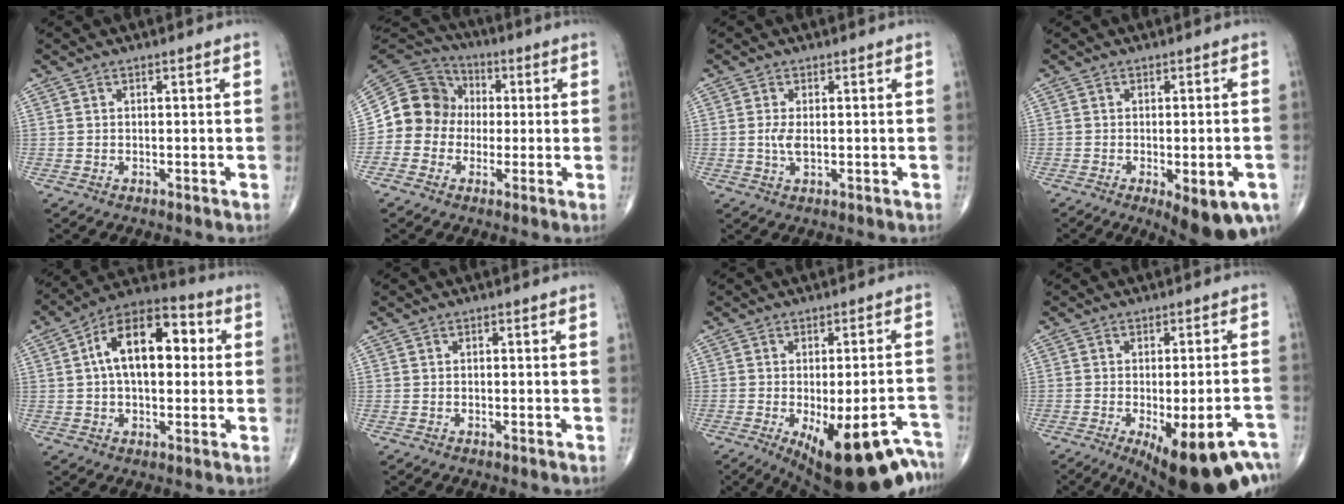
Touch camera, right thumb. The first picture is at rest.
{"total": 11.9, "force": [-0.8, 11.1, 4.2], "torque": [-0.057, 0.039, -0.023]}
{"total": 2.7, "force": [-0.1, 1.2, 2.5], "torque": [-0.058, -0.006, -0.001]}
{"total": 11.5, "force": [-4.9, 4.0, 9.5], "torque": [-0.112, 0.000, -0.058]}
{"total": 16.3, "force": [2.7, 9.1, 13.3], "torque": [-0.196, 0.032, 0.034]}
{"total": 0.0}
{"total": 18.3, "force": [-12.2, 5.8, 12.4], "torque": [-0.106, 0.040, -0.156]}
{"total": 17.8, "force": [-10.2, 5.7, 13.5], "torque": [-0.132, 0.027, -0.130]}